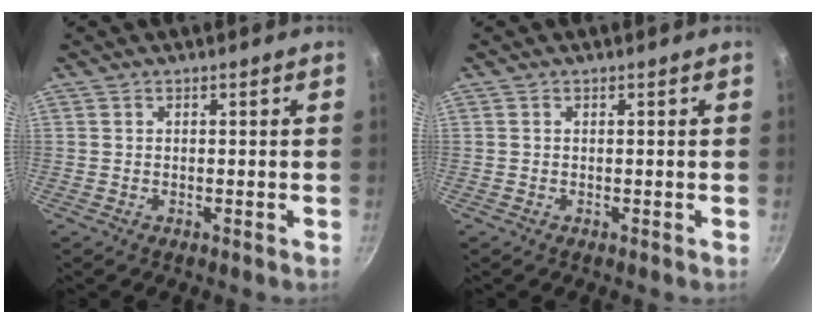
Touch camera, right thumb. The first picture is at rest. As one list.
[{"total": 0.0}]